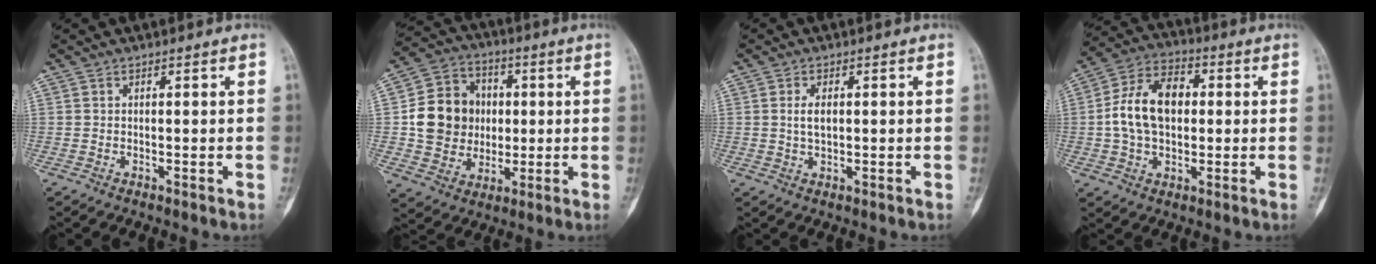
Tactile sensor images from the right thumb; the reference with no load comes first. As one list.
[{"total": 14.1, "force": [0.8, 12.6, 6.4], "torque": [-0.083, 0.018, 0.021]}, {"total": 2.7, "force": [0.5, 1.3, 2.3], "torque": [-0.045, -0.002, 0.008]}, {"total": 13.1, "force": [0.9, 8.6, 9.8], "torque": [-0.170, 0.027, 0.011]}]